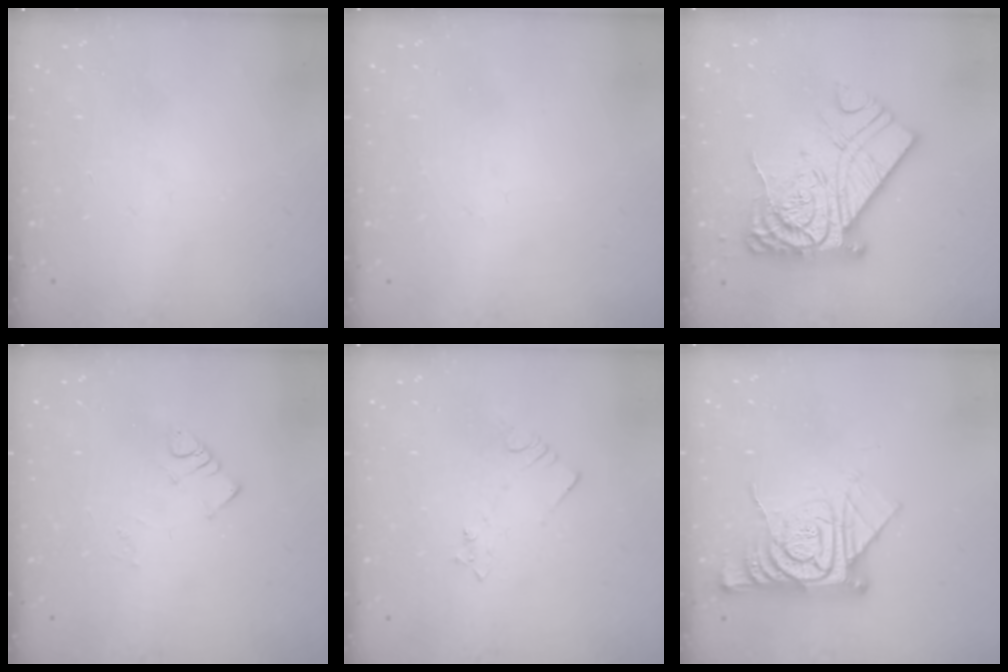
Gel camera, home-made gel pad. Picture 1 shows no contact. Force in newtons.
{"total": 0.0}
{"total": 18.8, "press": 18.7, "slide": 1.5}
{"total": 4.1, "press": 4.0, "slide": 0.7}
{"total": 2.5, "press": 2.5, "slide": 0.3}
{"total": 14.6, "press": 14.5, "slide": 1.4}